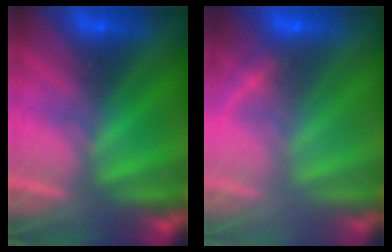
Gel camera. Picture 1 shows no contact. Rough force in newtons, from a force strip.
{"total": 2.4}